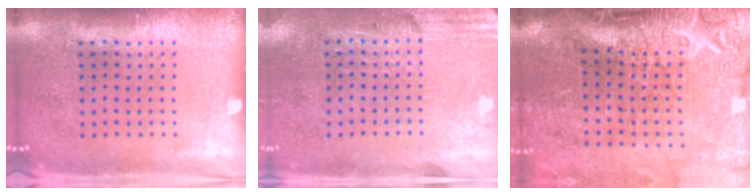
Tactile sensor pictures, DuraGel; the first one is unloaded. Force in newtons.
{"total": 2.8, "press": 2.5, "slide": 1.4}
{"total": 4.4, "press": 3.7, "slide": 2.5}